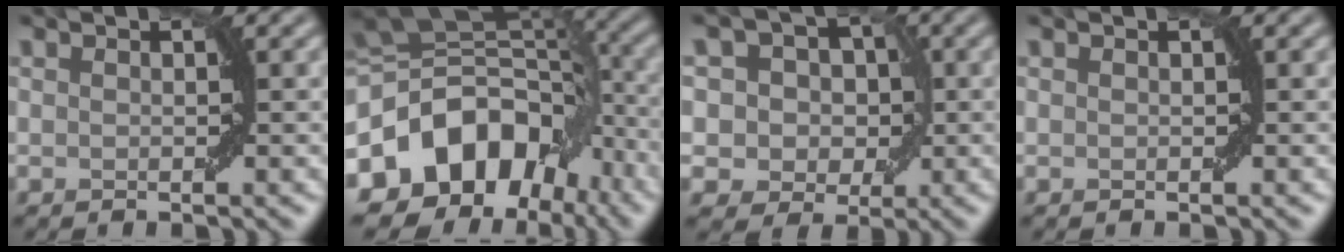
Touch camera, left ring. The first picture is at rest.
{"total": 14.0, "force": [-5.2, 10.2, 8.0], "torque": [-0.147, 0.003, -0.098]}
{"total": 6.6, "force": [1.9, 5.5, 3.1], "torque": [-0.024, 0.023, -0.006]}
{"total": 0.0}